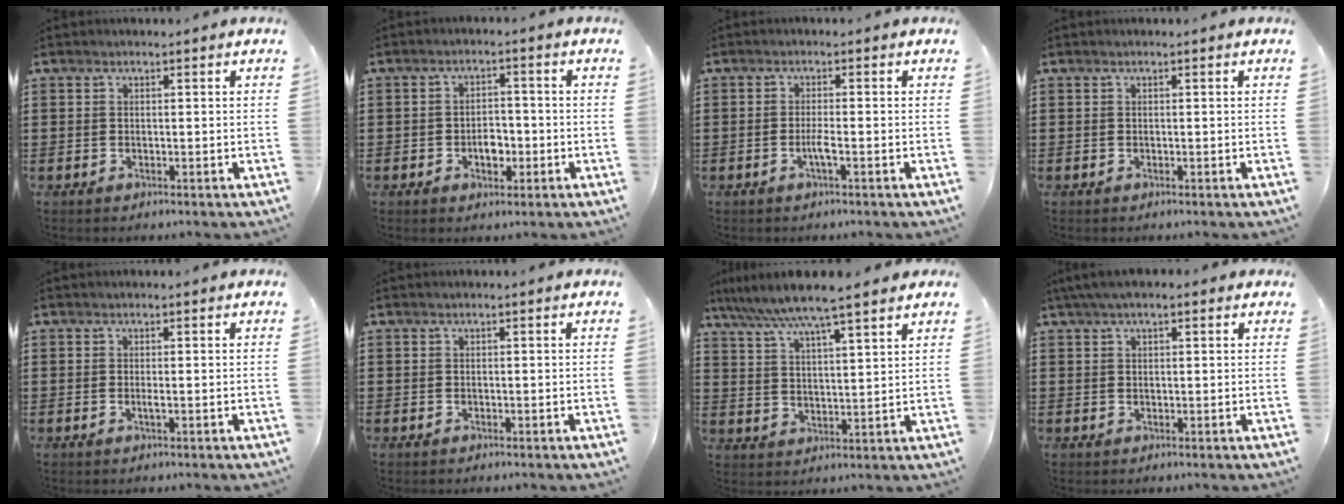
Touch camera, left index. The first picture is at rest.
{"total": 3.5, "force": [-1.2, 2.1, 2.6], "torque": [-0.041, 0.002, -0.026]}
{"total": 2.3, "force": [-1.0, 0.1, 2.1], "torque": [-0.043, -0.003, -0.020]}
{"total": 0.0}
{"total": 0.8, "force": [-0.1, -0.1, 0.8], "torque": [-0.014, -0.005, -0.002]}
{"total": 0.0}
{"total": 6.8, "force": [5.9, 0.2, 3.3], "torque": [-0.085, -0.023, 0.102]}
{"total": 2.6, "force": [1.7, 1.4, 1.5], "torque": [-0.035, 0.010, 0.030]}